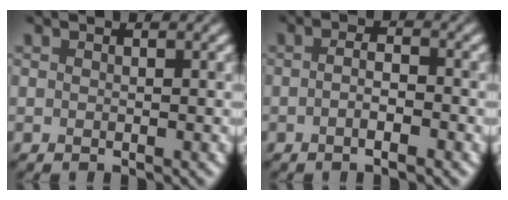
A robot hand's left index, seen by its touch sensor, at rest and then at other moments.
{"total": 2.3, "force": [-0.9, 0.6, 2.1], "torque": [-0.028, 0.000, -0.022]}